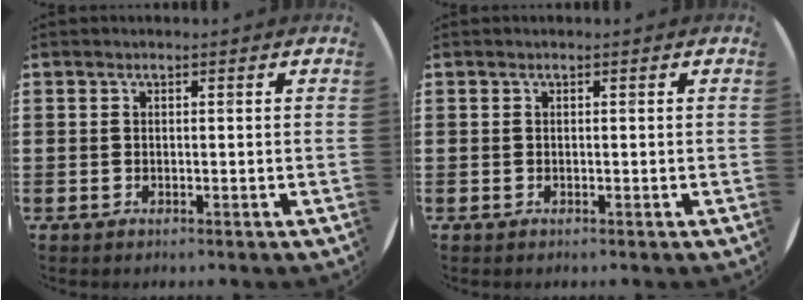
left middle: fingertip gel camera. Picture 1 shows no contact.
{"total": 0.0}